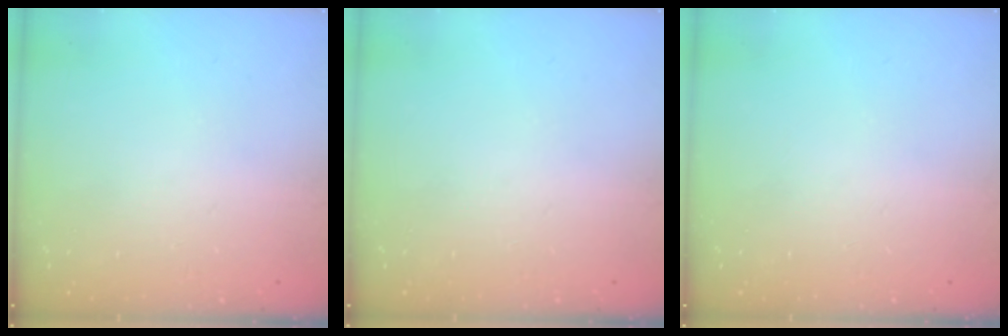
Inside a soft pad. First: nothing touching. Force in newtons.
{"total": 0.0}
{"total": 0.0}